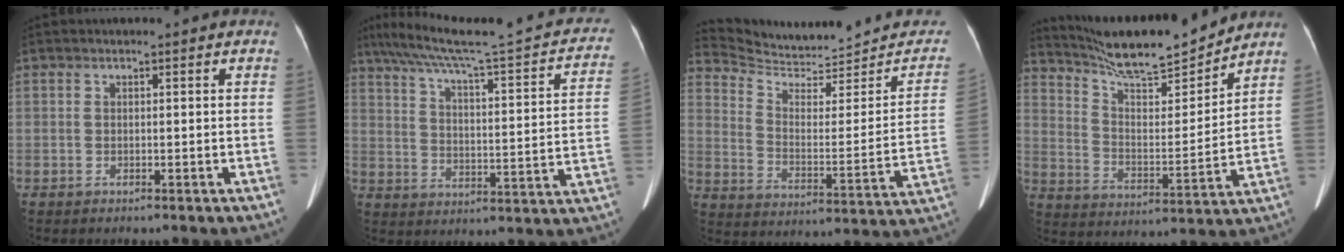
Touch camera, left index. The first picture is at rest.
{"total": 24.9, "force": [20.7, 2.4, 13.6], "torque": [-0.206, -0.004, 0.267]}
{"total": 19.1, "force": [18.2, 4.4, 3.7], "torque": [-0.045, -0.037, 0.256]}
{"total": 15.8, "force": [14.7, 0.9, 5.7], "torque": [-0.106, -0.009, 0.246]}